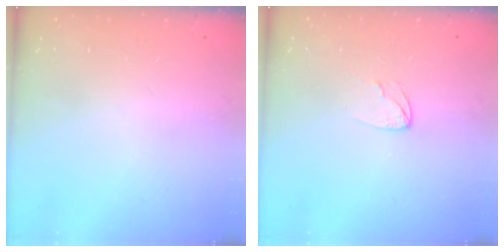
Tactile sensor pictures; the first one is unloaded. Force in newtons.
{"total": 4.2, "press": 4.2, "slide": 0.3}